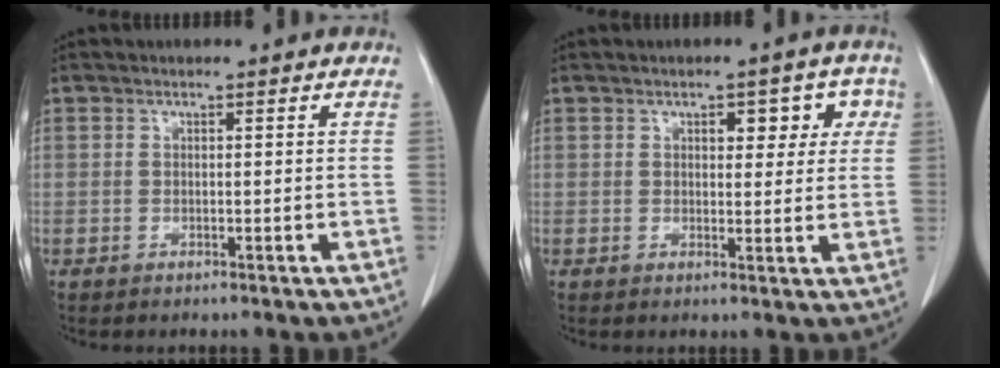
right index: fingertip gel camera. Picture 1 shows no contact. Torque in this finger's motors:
{"motor_torque": [0.10, 0.11, 0.02, 0.01]}